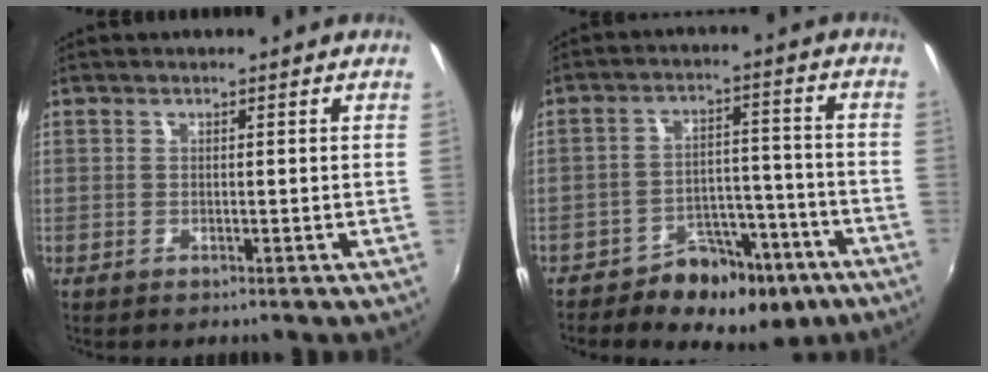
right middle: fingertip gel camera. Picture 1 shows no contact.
{"total": 11.6, "force": [-8.0, 6.8, 4.9], "torque": [-0.069, 0.024, -0.104]}